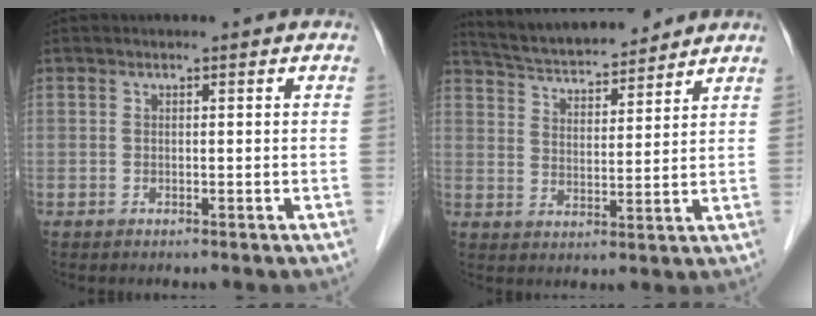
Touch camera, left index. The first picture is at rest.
{"total": 12.2, "force": [11.4, 1.9, 3.9], "torque": [-0.070, 0.018, 0.188]}